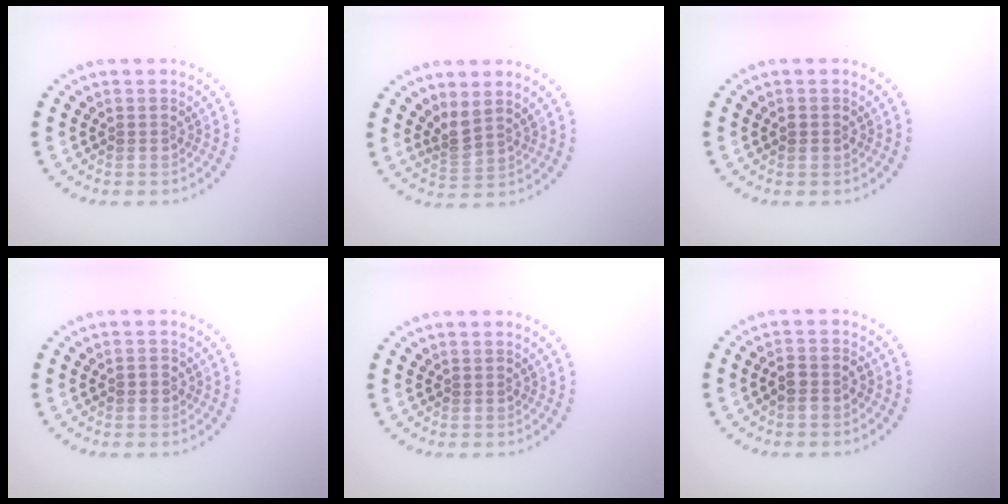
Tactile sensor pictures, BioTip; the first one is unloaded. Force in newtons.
{"total": 2.0, "press": 1.5, "slide": 1.3}
{"total": 1.0, "press": 1.0, "slide": 0.1}
{"total": 0.7, "press": 0.6, "slide": 0.2}
{"total": 0.0}
{"total": 1.7, "press": 1.5, "slide": 0.7}